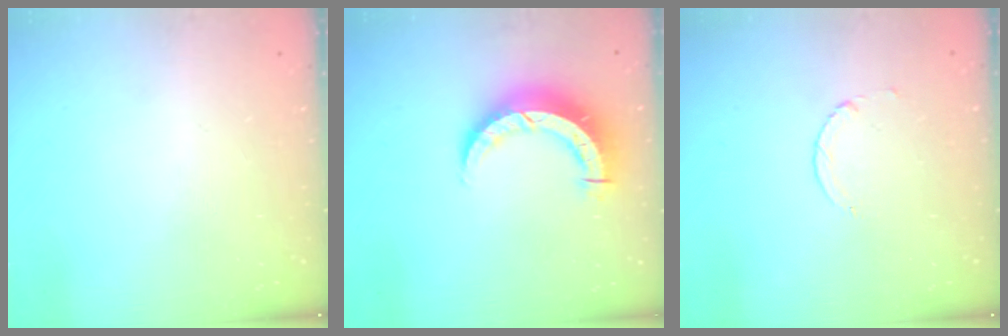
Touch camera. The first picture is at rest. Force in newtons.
{"total": 8.3, "press": 8.2, "slide": 1.1}
{"total": 2.3, "press": 2.3, "slide": 0.3}